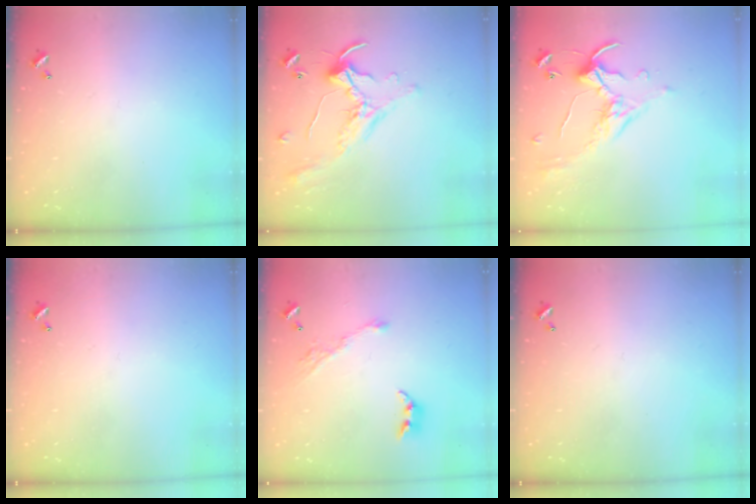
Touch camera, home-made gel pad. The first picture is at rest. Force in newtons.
{"total": 1.1, "press": 1.0, "slide": 0.4}
{"total": 1.2, "press": 0.6, "slide": 1.0}
{"total": 0.0}
{"total": 6.9, "press": 6.9, "slide": 0.7}
{"total": 0.0}